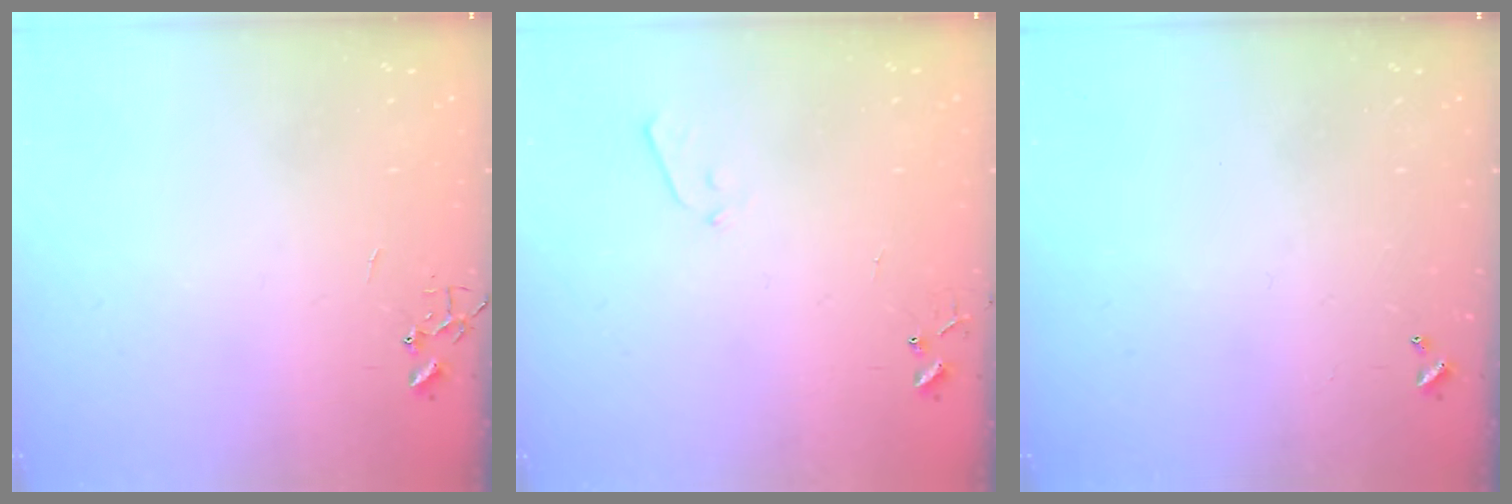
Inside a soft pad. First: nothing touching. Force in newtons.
{"total": 3.4, "press": 3.4, "slide": 0.5}
{"total": 0.0}